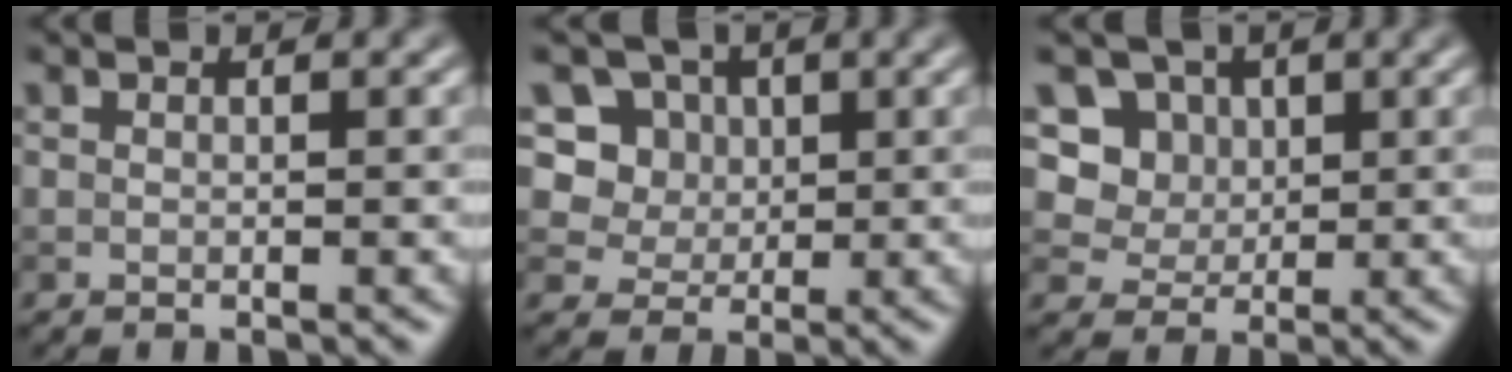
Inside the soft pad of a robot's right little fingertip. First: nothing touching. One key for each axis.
{"total": 8.0, "fx": 3.4, "fy": 6.6, "fz": 3.1, "tx": -0.054, "ty": 0.009, "tz": 0.044}
{"total": 7.6, "fx": 3.3, "fy": 6.2, "fz": 2.9, "tx": -0.048, "ty": 0.005, "tz": 0.043}